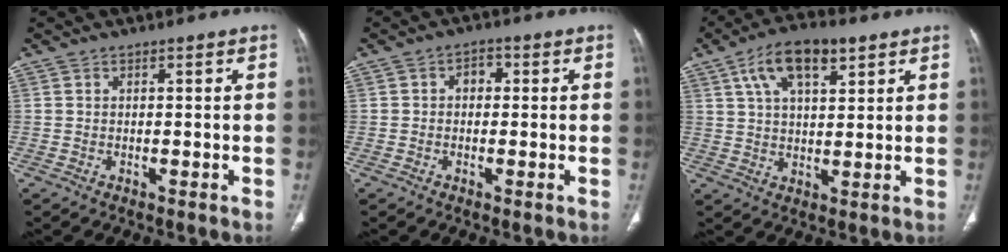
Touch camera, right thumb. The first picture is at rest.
{"total": 2.5, "force": [0.1, 1.9, 1.6], "torque": [-0.011, 0.010, -0.005]}
{"total": 11.4, "force": [5.6, 5.1, 8.5], "torque": [-0.139, -0.002, 0.098]}